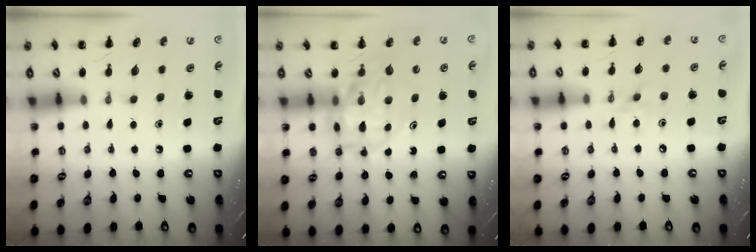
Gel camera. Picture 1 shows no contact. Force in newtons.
{"total": 12.0, "press": 11.3, "slide": 3.9}
{"total": 6.1, "press": 5.7, "slide": 2.0}